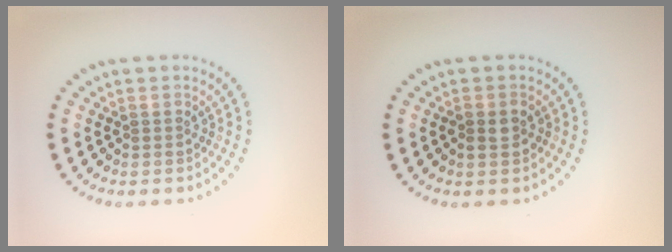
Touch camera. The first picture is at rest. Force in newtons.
{"total": 1.6, "press": 1.5, "slide": 0.5}